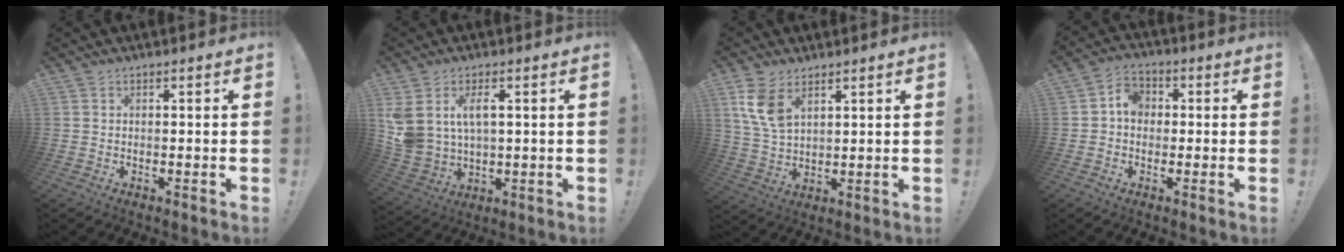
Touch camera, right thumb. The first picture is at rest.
{"total": 8.5, "force": [3.6, 5.2, 5.7], "torque": [-0.112, -0.017, 0.068]}
{"total": 9.0, "force": [4.8, 4.9, 5.8], "torque": [-0.113, -0.021, 0.089]}
{"total": 5.9, "force": [-0.2, 4.9, 3.3], "torque": [-0.049, 0.014, -0.004]}